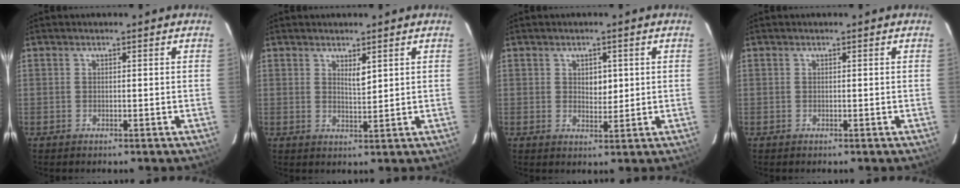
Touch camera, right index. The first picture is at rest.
{"total": 2.1, "force": [1.3, 0.4, 1.6], "torque": [-0.032, -0.007, 0.027]}
{"total": 2.9, "force": [0.8, 1.8, 2.2], "torque": [-0.028, -0.002, 0.014]}
{"total": 0.0}